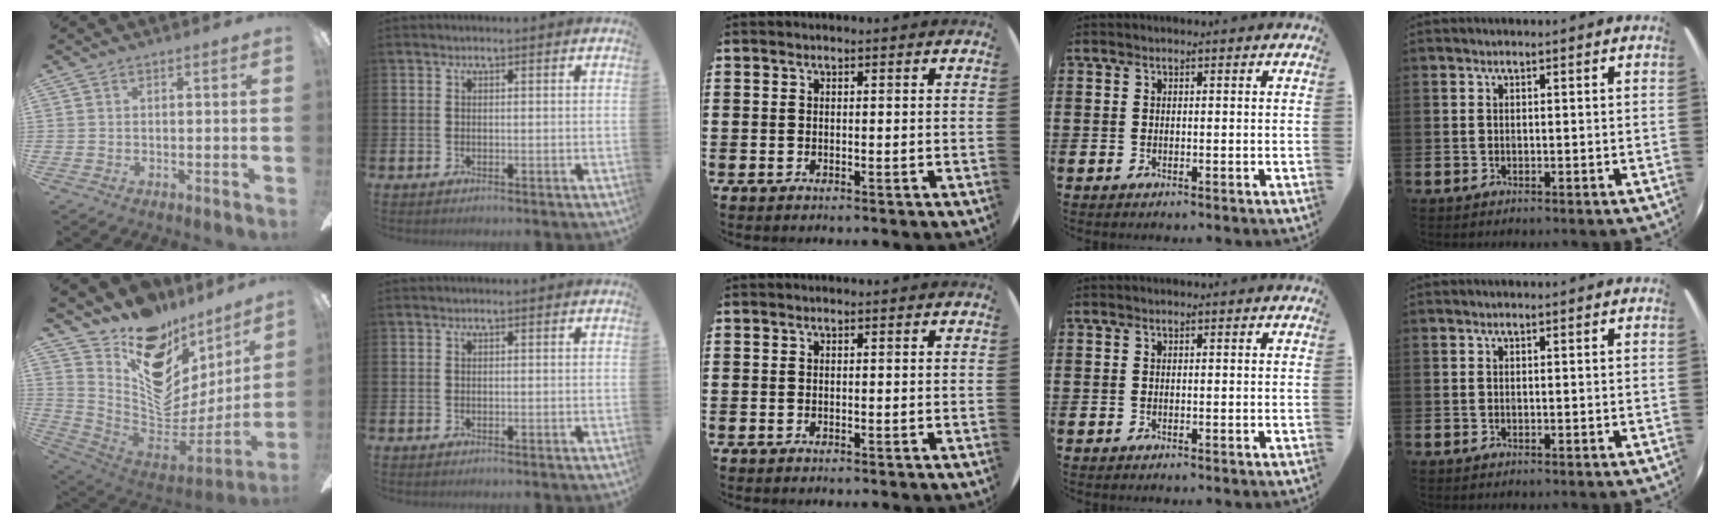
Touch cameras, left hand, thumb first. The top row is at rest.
{"thumb": {"total": 17.8, "force": [11.4, 10.6, 8.8], "torque": [-0.127, -0.095, 0.212]}}